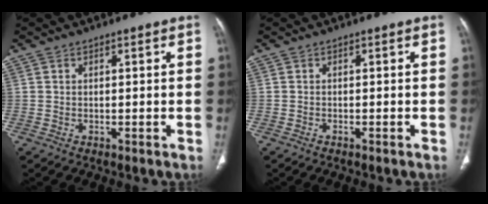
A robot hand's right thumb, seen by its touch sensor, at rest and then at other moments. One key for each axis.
{"total": 0.7, "fx": -0.6, "fy": 0.1, "fz": 0.4, "tx": -0.012, "ty": 0.002, "tz": -0.004}